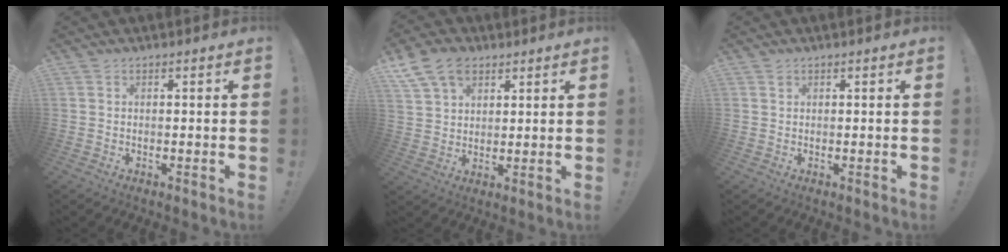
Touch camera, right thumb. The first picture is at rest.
{"total": 10.9, "force": [6.5, 7.1, 5.0], "torque": [-0.088, -0.025, 0.127]}
{"total": 0.8, "force": [0.6, 0.5, 0.2], "torque": [0.002, -0.002, 0.010]}